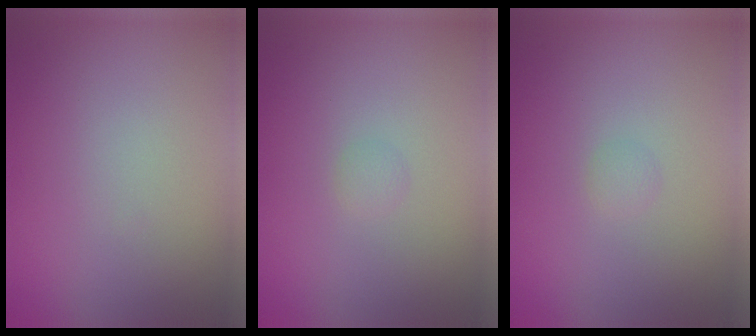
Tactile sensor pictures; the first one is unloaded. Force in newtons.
{"total": 0.6, "press": 0.6, "slide": 0.0}
{"total": 0.6, "press": 0.6, "slide": 0.0}